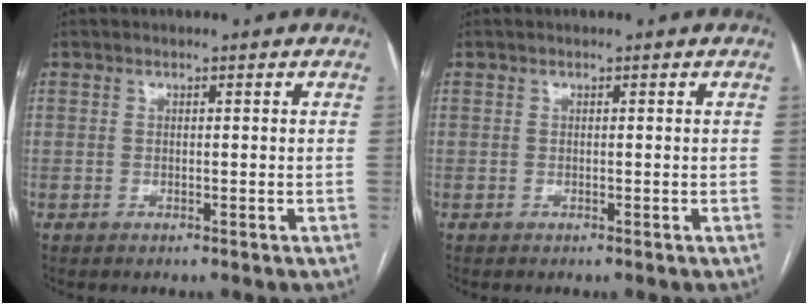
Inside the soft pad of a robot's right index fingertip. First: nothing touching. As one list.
[{"total": 0.0}]